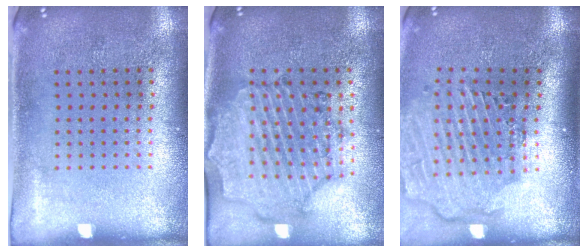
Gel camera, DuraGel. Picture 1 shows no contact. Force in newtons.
{"total": 1.6, "press": 1.6, "slide": 0.4}
{"total": 2.9, "press": 2.3, "slide": 1.8}